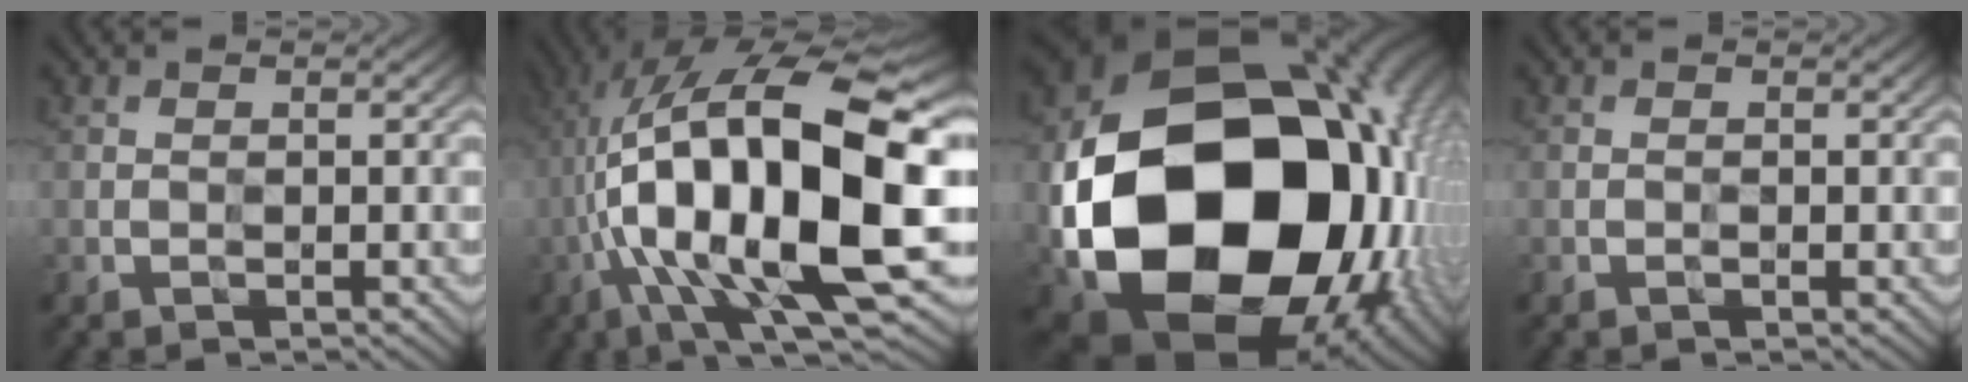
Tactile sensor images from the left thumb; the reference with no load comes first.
{"total": 19.9, "force": [-2.1, 7.2, 18.4], "torque": [-0.324, 0.012, -0.033]}
{"total": 22.8, "force": [-2.0, 18.2, 13.6], "torque": [-0.335, -0.073, 0.022]}
{"total": 0.0}